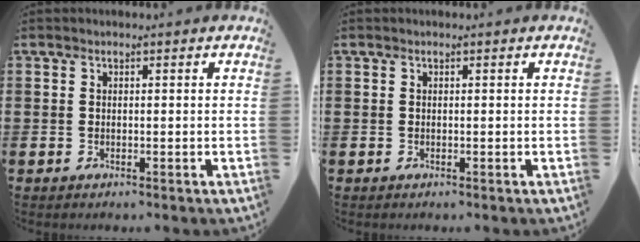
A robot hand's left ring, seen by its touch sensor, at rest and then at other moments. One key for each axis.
{"total": 0.0}